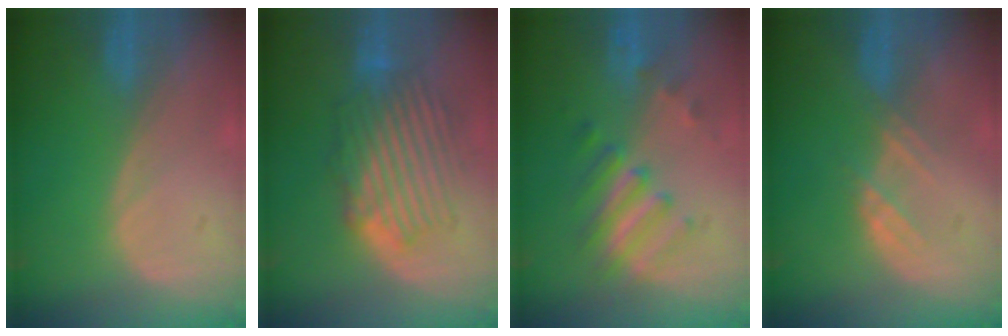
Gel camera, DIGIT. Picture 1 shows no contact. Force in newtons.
{"total": 8.5, "press": 8.3, "slide": 1.9}
{"total": 5.8, "press": 5.7, "slide": 0.9}
{"total": 3.0, "press": 2.9, "slide": 0.7}